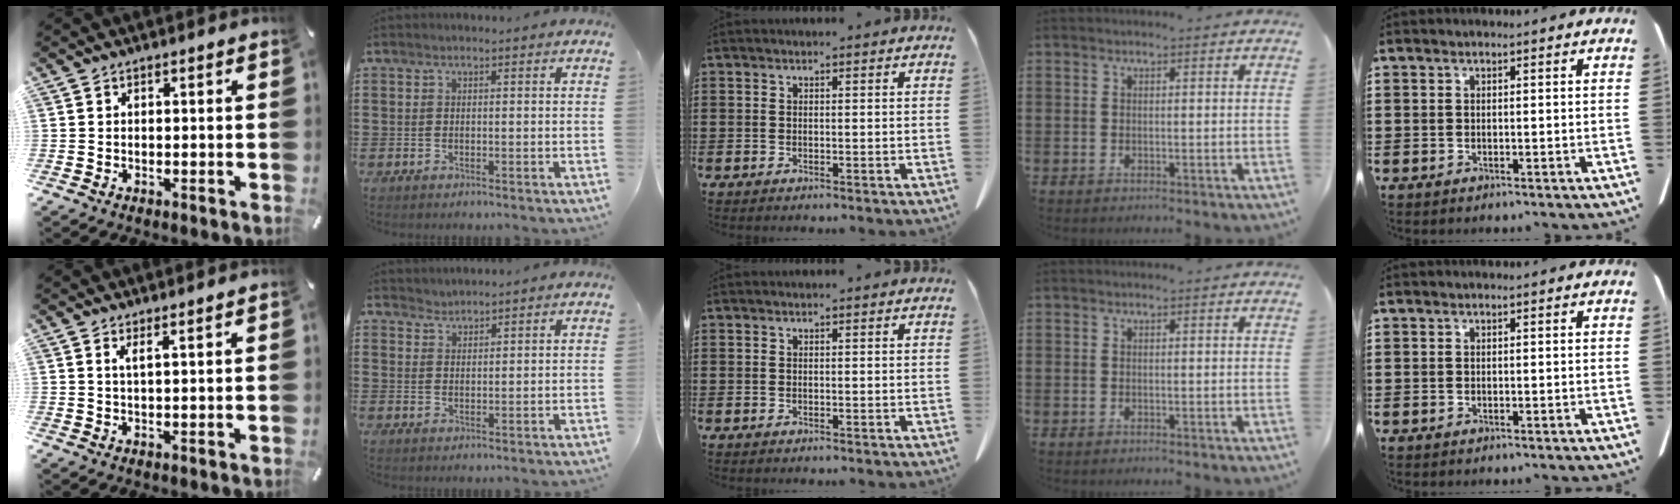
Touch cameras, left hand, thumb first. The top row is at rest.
{"thumb": {"total": 2.3, "force": [1.5, -0.1, 1.7], "torque": [-0.036, -0.002, 0.025]}, "index": {"total": 1.7, "force": [1.6, 0.0, -0.5], "torque": [0.005, -0.001, 0.033]}}